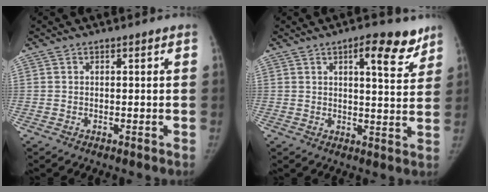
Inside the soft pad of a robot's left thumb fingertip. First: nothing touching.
{"total": 8.8, "force": [5.4, 3.0, 6.3], "torque": [-0.063, -0.028, 0.073]}